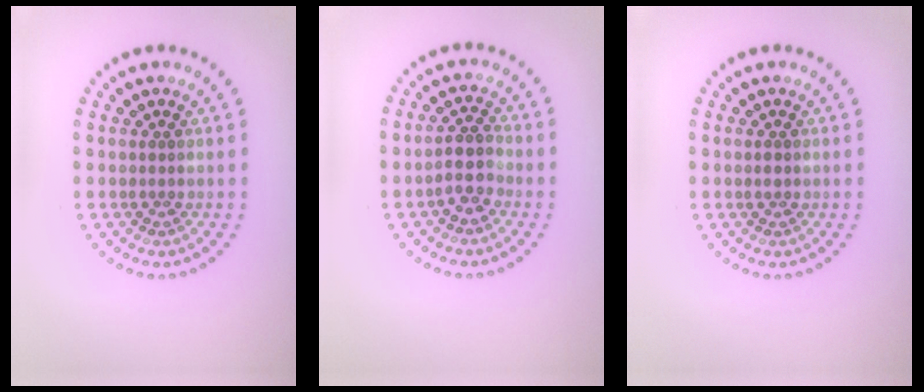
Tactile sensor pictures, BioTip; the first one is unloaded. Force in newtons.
{"total": 2.5, "press": 2.2, "slide": 1.2}
{"total": 0.5, "press": 0.5, "slide": 0.1}